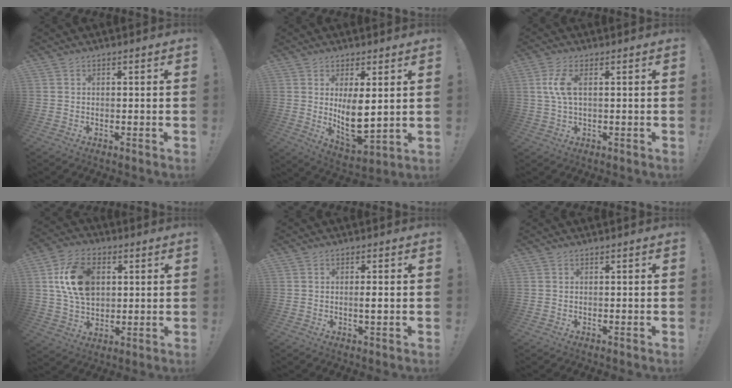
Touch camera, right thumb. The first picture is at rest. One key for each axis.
{"total": 10.6, "fx": 2.2, "fy": 4.7, "fz": 9.2, "tx": -0.148, "ty": -0.040, "tz": 0.042}
{"total": 6.0, "fx": 1.1, "fy": 2.2, "fz": 5.5, "tx": -0.108, "ty": -0.004, "tz": 0.016}
{"total": 15.0, "fx": 3.0, "fy": 9.4, "fz": 11.3, "tx": -0.208, "ty": 0.006, "tz": 0.055}
{"total": 1.8, "fx": -0.2, "fy": 0.1, "fz": 1.8, "tx": -0.017, "ty": -0.007, "tz": -0.008}
{"total": 0.0}